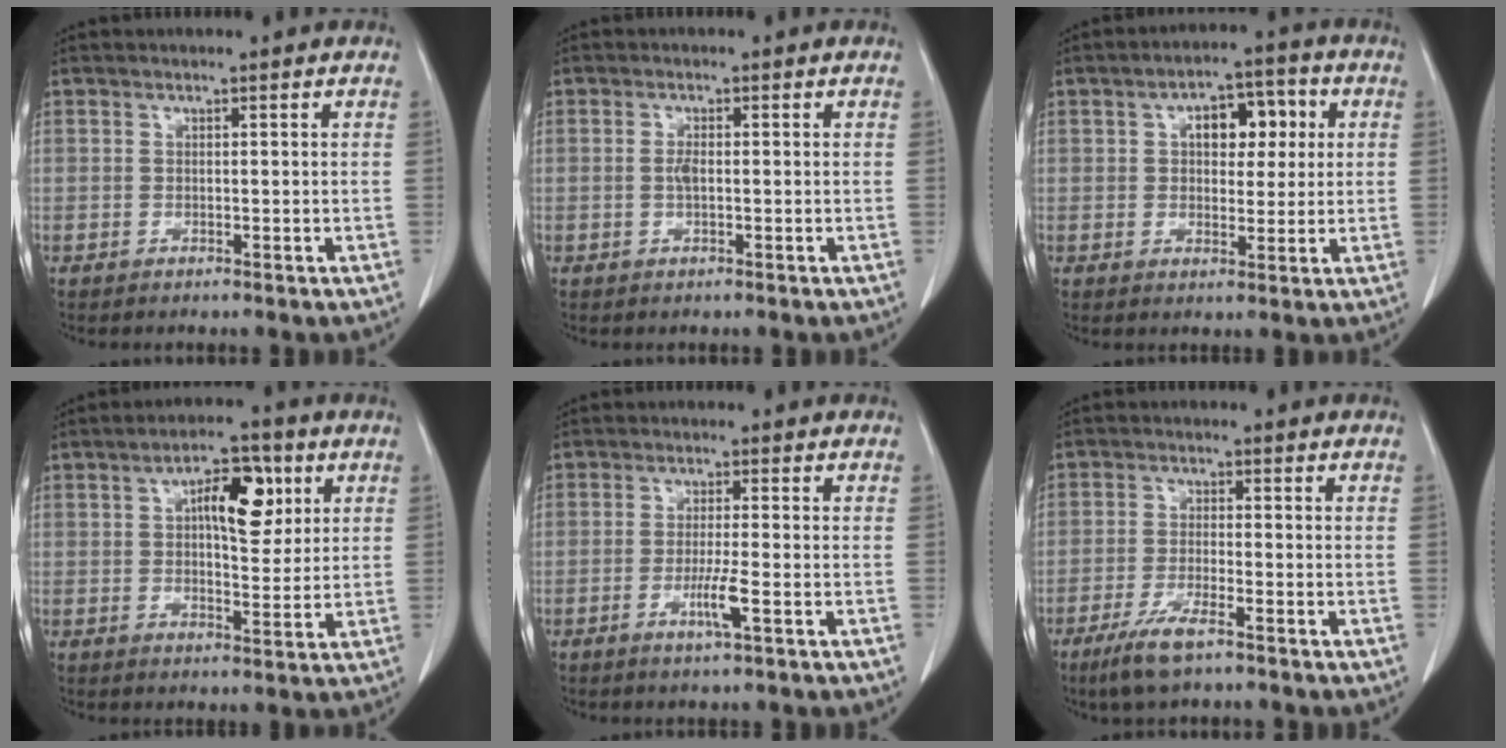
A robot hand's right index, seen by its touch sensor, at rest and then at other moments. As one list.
[{"total": 1.5, "force": [-0.1, 0.4, 1.4], "torque": [-0.032, 0.001, -0.002]}, {"total": 7.7, "force": [1.9, 4.1, 6.3], "torque": [-0.086, 0.028, 0.029]}, {"total": 8.7, "force": [3.0, 3.4, 7.4], "torque": [-0.112, 0.015, 0.045]}, {"total": 3.8, "force": [-1.5, -0.2, 3.5], "torque": [-0.069, -0.007, -0.028]}, {"total": 5.9, "force": [-3.9, 0.7, 4.4], "torque": [-0.094, -0.013, -0.071]}]